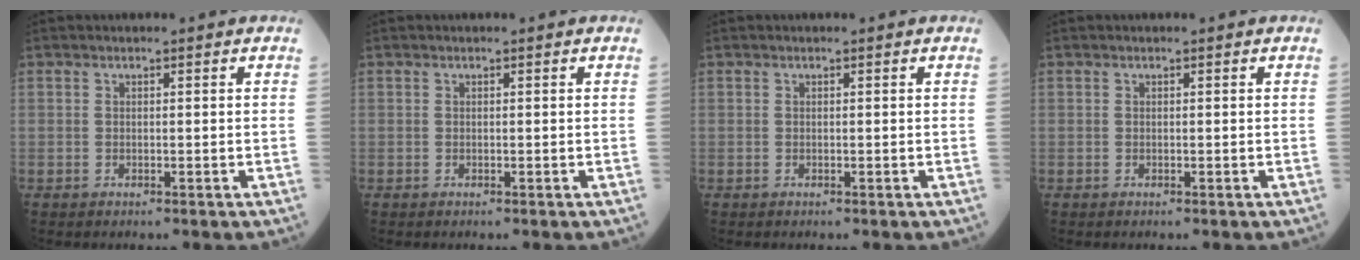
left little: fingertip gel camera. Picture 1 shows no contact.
{"total": 0.0}
{"total": 0.0}
{"total": 0.0}